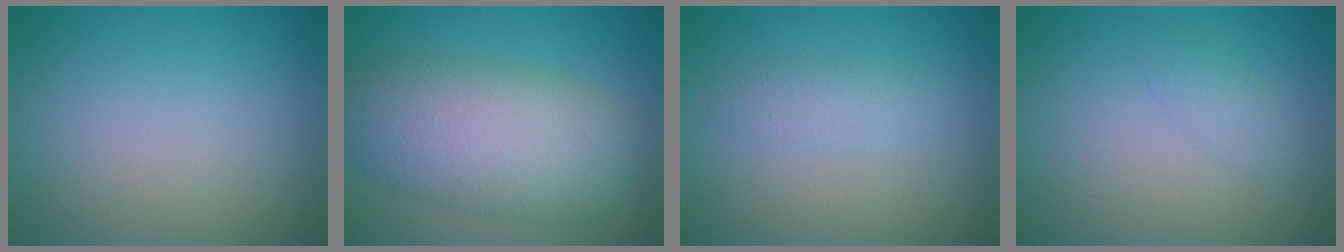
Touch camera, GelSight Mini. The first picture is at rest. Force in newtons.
{"total": 9.1, "press": 9.0, "slide": 0.4}
{"total": 1.6, "press": 1.6, "slide": 0.1}
{"total": 1.1, "press": 1.1, "slide": 0.0}